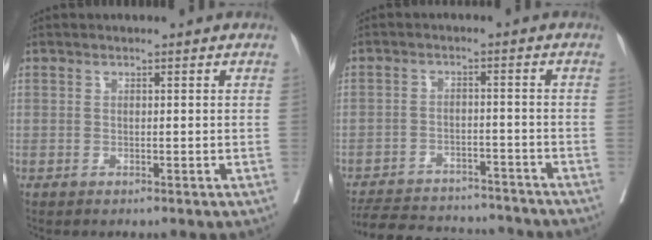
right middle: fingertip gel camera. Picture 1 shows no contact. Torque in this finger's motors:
{"motor_torque": [0.83, -1.26, 0.06, 0.03]}